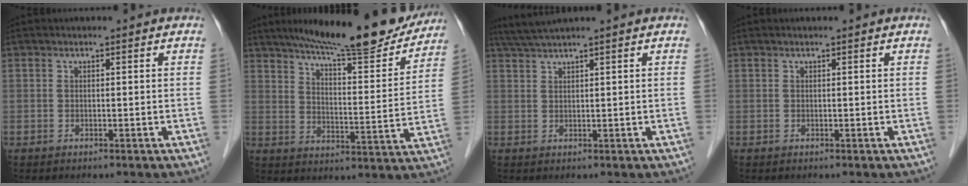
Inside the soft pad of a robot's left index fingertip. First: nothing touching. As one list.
[{"total": 19.2, "force": [16.7, 2.3, 9.2], "torque": [-0.135, -0.020, 0.230]}, {"total": 3.1, "force": [2.6, -1.1, 1.3], "torque": [-0.035, 0.011, 0.059]}, {"total": 0.0}]